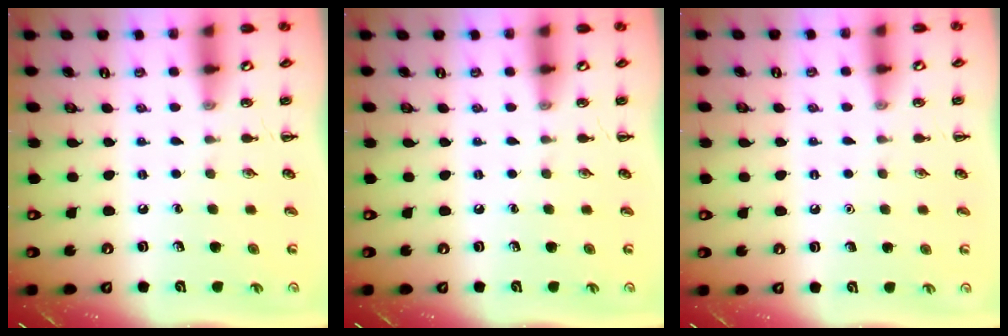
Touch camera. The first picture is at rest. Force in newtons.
{"total": 0.0}
{"total": 1.6, "press": 1.6, "slide": 0.1}